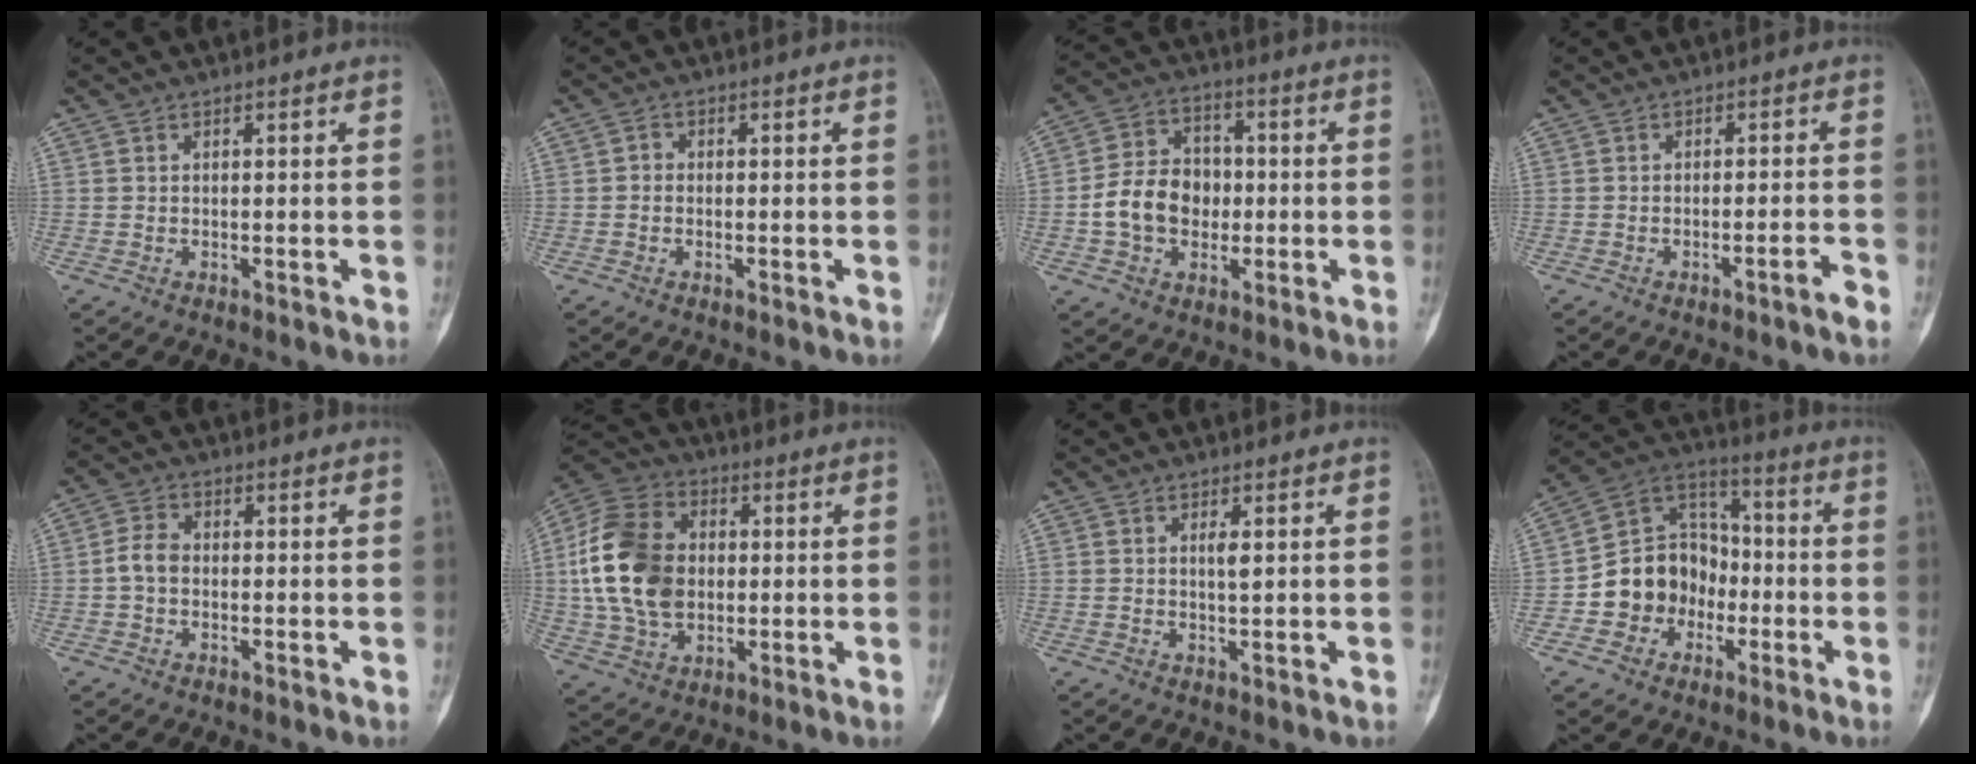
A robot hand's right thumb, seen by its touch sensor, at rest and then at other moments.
{"total": 1.2, "force": [-0.4, 1.0, 0.5], "torque": [-0.001, 0.004, -0.013]}
{"total": 11.5, "force": [-1.5, 9.1, 6.9], "torque": [-0.094, 0.031, -0.032]}
{"total": 2.6, "force": [-1.8, -0.1, 1.9], "torque": [-0.033, 0.016, -0.025]}
{"total": 3.6, "force": [-0.8, 2.5, 2.5], "torque": [-0.045, 0.013, -0.023]}
{"total": 17.4, "force": [1.1, 11.9, 12.7], "torque": [-0.246, 0.013, 0.021]}
{"total": 1.7, "force": [0.4, 0.4, 1.6], "torque": [-0.026, 0.002, 0.007]}
{"total": 13.7, "force": [-3.7, 11.9, 5.7], "torque": [-0.046, 0.066, -0.070]}